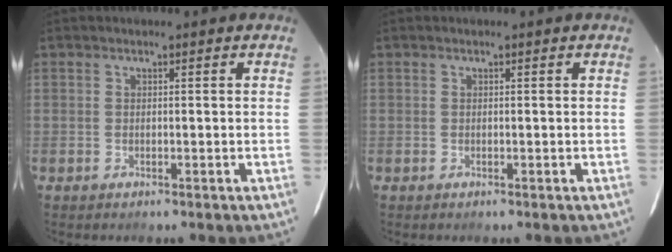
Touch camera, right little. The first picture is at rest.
{"total": 0.0}